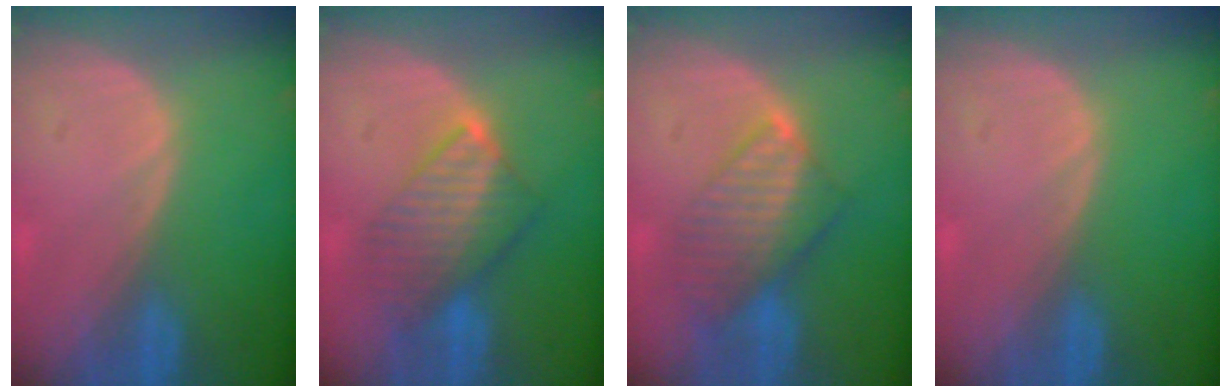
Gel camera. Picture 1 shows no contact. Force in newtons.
{"total": 7.3, "press": 7.1, "slide": 1.8}
{"total": 8.2, "press": 7.1, "slide": 4.2}
{"total": 0.0}